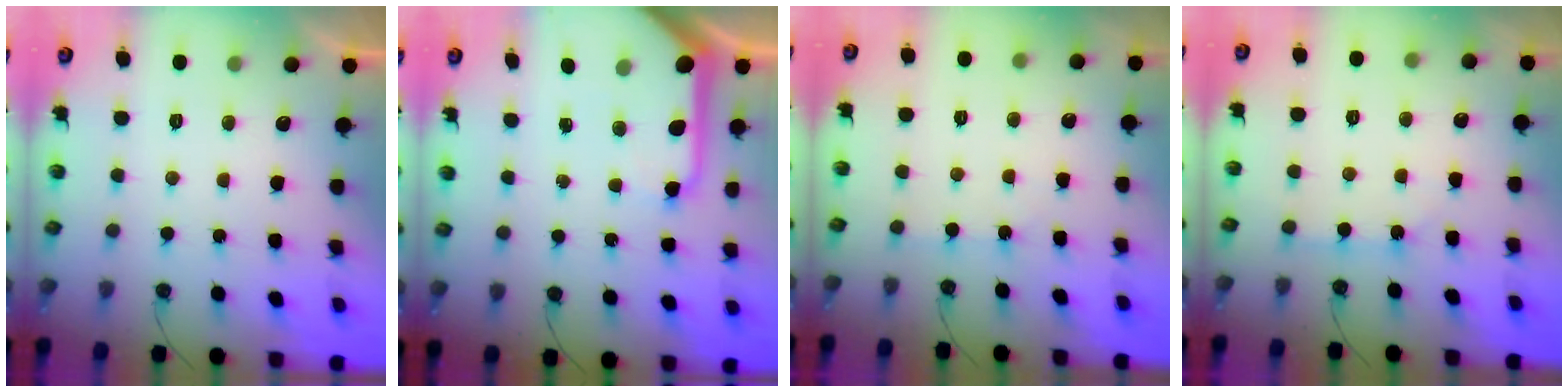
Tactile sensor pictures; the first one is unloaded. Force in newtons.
{"total": 13.4, "press": 13.3, "slide": 1.7}
{"total": 1.8, "press": 1.8, "slide": 0.3}
{"total": 2.5, "press": 2.5, "slide": 0.3}